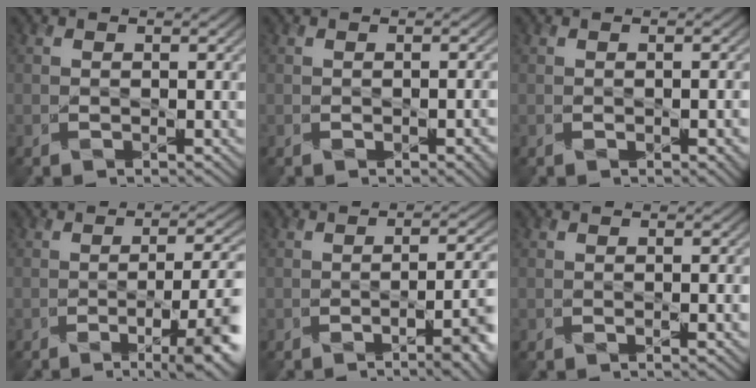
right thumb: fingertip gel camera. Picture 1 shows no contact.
{"total": 2.2, "force": [-0.7, 0.9, 1.9], "torque": [-0.027, -0.007, -0.004]}
{"total": 2.2, "force": [-0.7, 1.0, 1.9], "torque": [-0.027, -0.007, -0.002]}
{"total": 9.4, "force": [-2.9, 2.4, 8.6], "torque": [-0.119, -0.006, -0.040]}
{"total": 8.4, "force": [-3.0, 2.8, 7.3], "torque": [-0.080, -0.005, -0.041]}
{"total": 1.2, "force": [-0.2, 0.1, 1.1], "torque": [-0.018, -0.002, -0.003]}